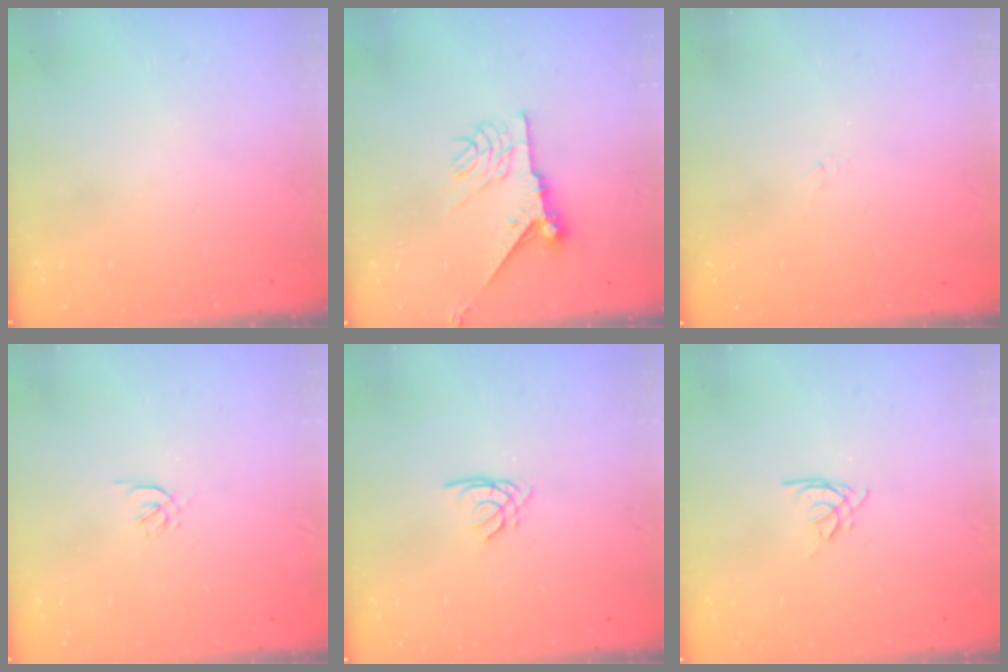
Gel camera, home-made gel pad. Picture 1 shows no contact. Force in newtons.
{"total": 10.1, "press": 10.1, "slide": 0.3}
{"total": 1.5, "press": 1.4, "slide": 0.3}
{"total": 1.6, "press": 1.6, "slide": 0.4}
{"total": 1.6, "press": 1.6, "slide": 0.2}
{"total": 1.9, "press": 1.9, "slide": 0.4}